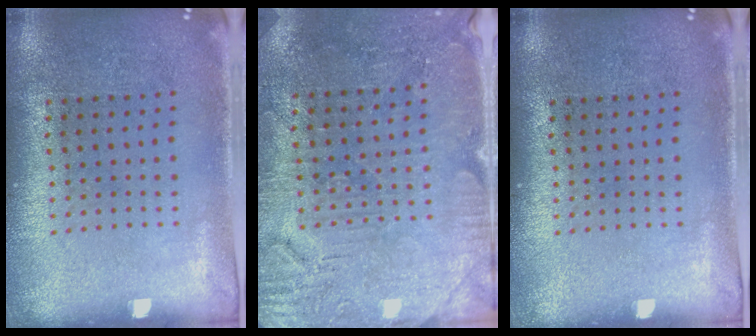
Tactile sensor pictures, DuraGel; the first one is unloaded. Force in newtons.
{"total": 3.1, "press": 3.0, "slide": 0.6}
{"total": 0.0}